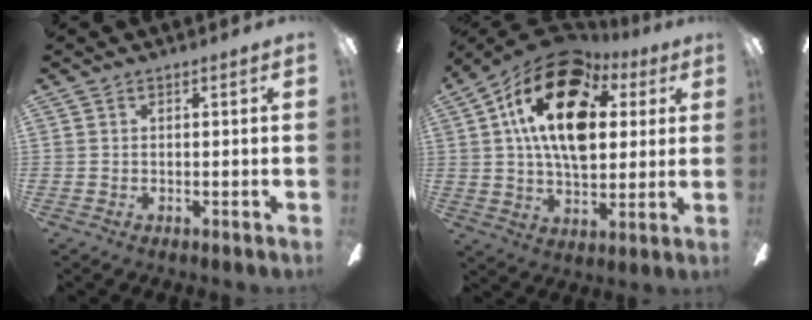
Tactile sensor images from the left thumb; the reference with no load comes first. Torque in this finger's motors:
{"motor_torque": [1.69, 2.85, 1.39, -1.39, 0.53]}